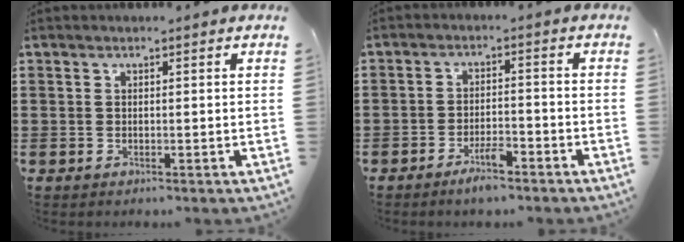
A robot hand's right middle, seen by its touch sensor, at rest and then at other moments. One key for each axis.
{"total": 3.9, "fx": -3.0, "fy": 0.9, "fz": 2.3, "tx": -0.045, "ty": 0.005, "tz": -0.058}